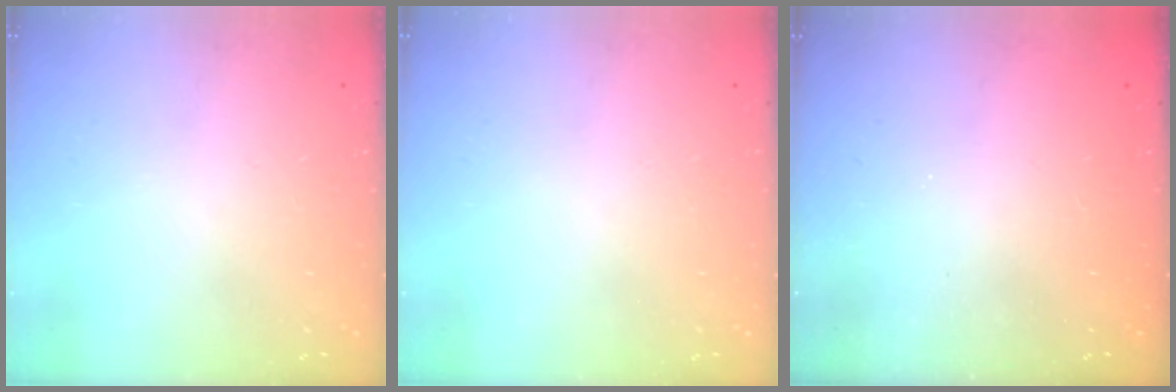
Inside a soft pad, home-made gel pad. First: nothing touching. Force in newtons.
{"total": 0.0}
{"total": 2.3, "press": 2.2, "slide": 0.8}